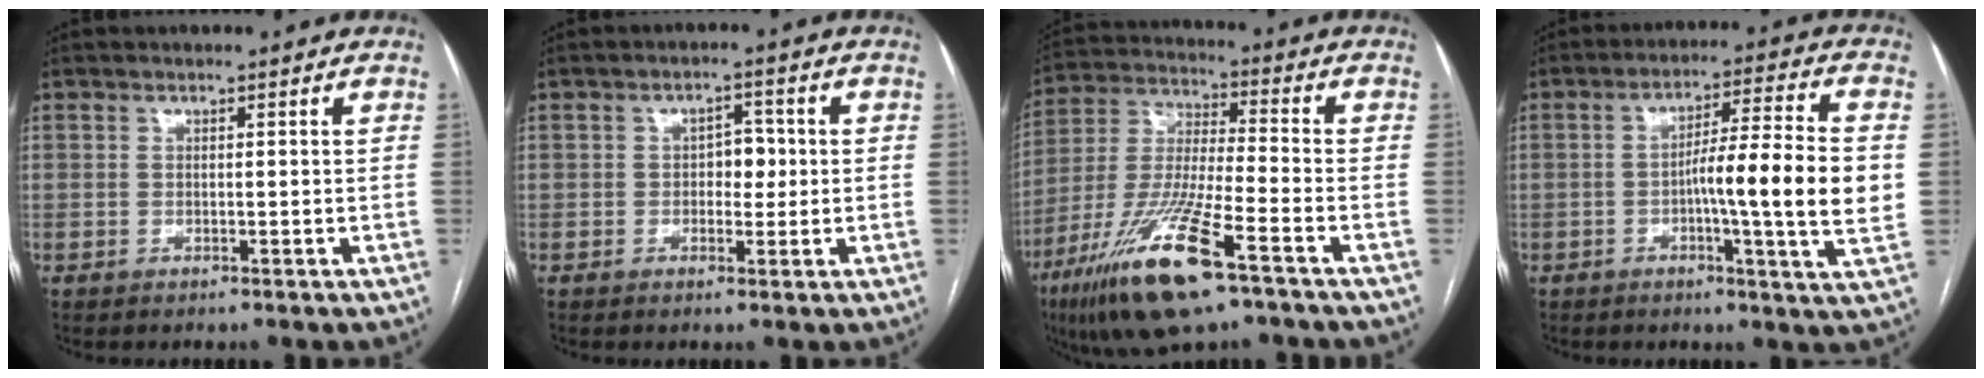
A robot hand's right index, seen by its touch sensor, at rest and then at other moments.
{"total": 3.6, "force": [0.0, 2.2, 2.8], "torque": [-0.035, 0.010, 0.000]}
{"total": 17.4, "force": [-9.6, 2.0, 14.3], "torque": [-0.317, -0.042, -0.177]}
{"total": 13.5, "force": [-1.2, -0.3, 13.4], "torque": [-0.207, 0.001, -0.027]}